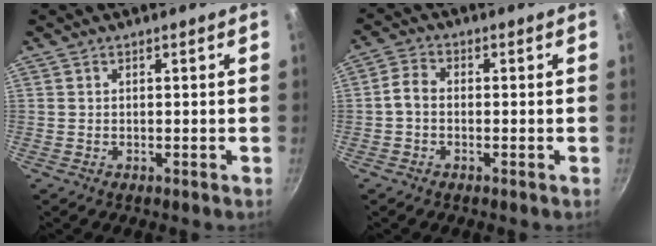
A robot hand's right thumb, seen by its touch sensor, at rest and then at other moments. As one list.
[{"total": 3.2, "force": [-0.8, 2.3, 2.2], "torque": [-0.052, 0.016, -0.027]}]